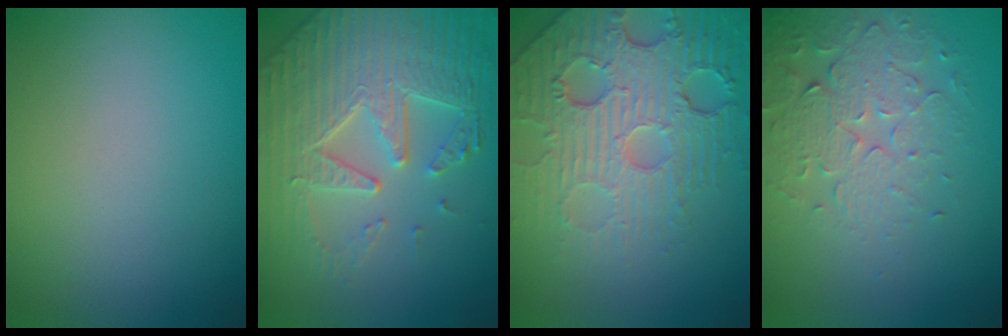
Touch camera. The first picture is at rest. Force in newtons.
{"total": 8.1, "press": 6.0, "slide": 5.4}
{"total": 7.6, "press": 5.6, "slide": 5.2}
{"total": 3.8, "press": 3.4, "slide": 1.6}